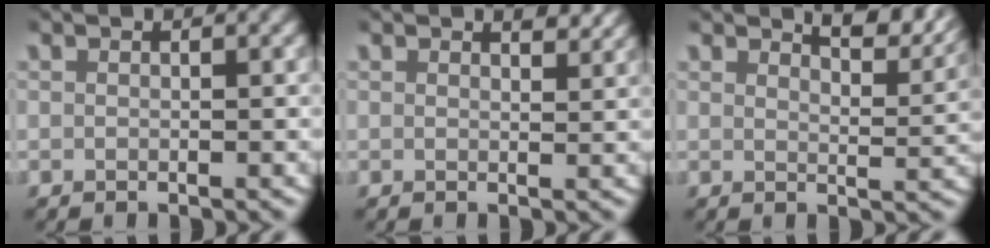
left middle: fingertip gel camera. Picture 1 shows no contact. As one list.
[{"total": 1.5, "force": [1.4, 0.2, 0.5], "torque": [0.000, -0.003, 0.020]}, {"total": 5.0, "force": [4.3, 0.8, 2.3], "torque": [-0.026, 0.004, 0.065]}]